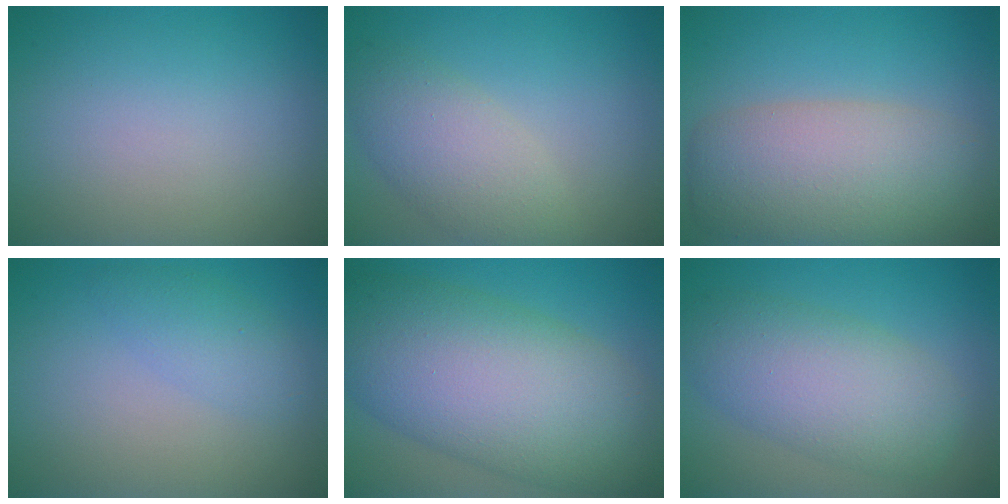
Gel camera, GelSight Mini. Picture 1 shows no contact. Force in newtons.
{"total": 4.5, "press": 4.5, "slide": 0.4}
{"total": 8.1, "press": 8.1, "slide": 0.5}
{"total": 2.2, "press": 2.2, "slide": 0.0}
{"total": 13.0, "press": 13.0, "slide": 0.2}
{"total": 6.9, "press": 6.9, "slide": 0.2}